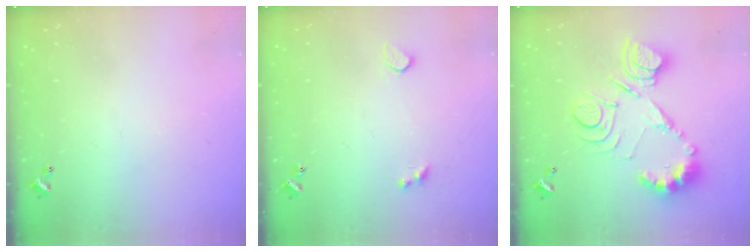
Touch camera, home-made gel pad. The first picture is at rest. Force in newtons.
{"total": 2.6, "press": 2.2, "slide": 1.2}
{"total": 16.2, "press": 16.1, "slide": 1.2}